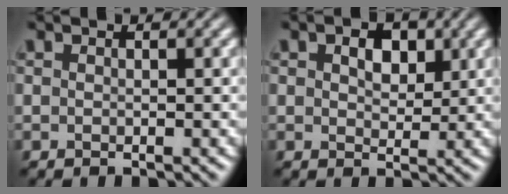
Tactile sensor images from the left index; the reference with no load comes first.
{"total": 3.0, "force": [1.1, 1.9, 2.0], "torque": [-0.036, 0.003, 0.015]}